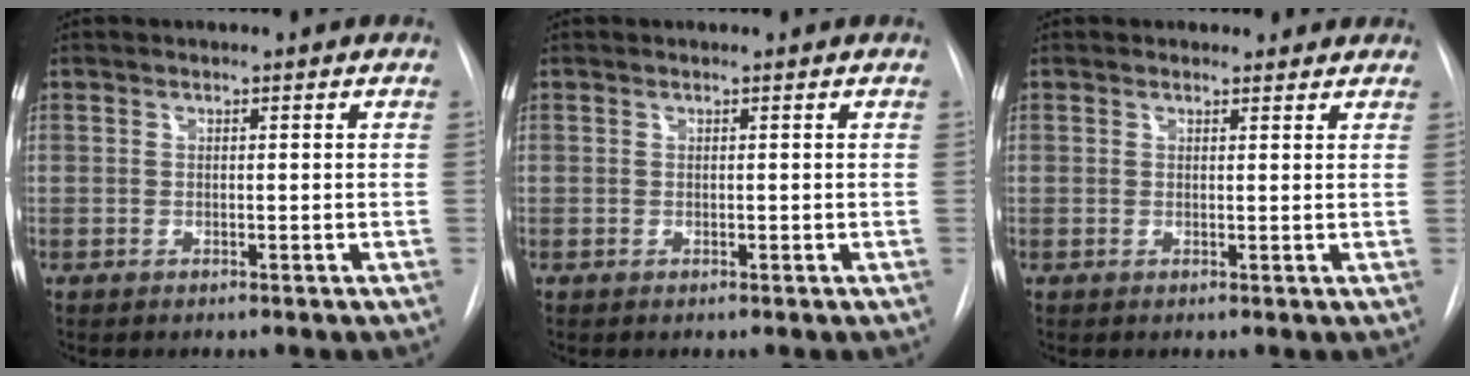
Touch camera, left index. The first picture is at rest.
{"total": 0.0}
{"total": 2.2, "force": [1.9, 1.0, 0.0], "torque": [0.003, 0.002, 0.013]}